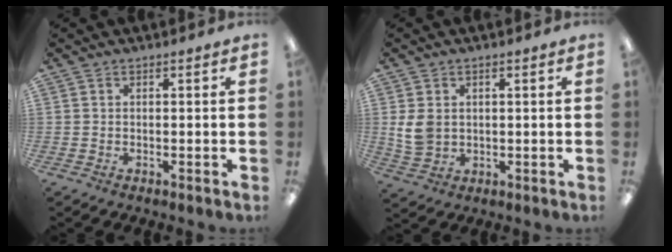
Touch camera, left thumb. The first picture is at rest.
{"total": 5.9, "force": [1.0, 4.6, 3.6], "torque": [-0.075, 0.003, 0.020]}